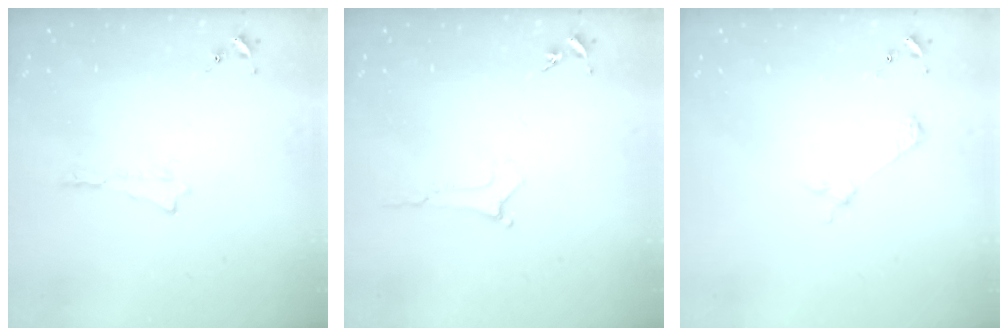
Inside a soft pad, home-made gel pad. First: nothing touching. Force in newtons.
{"total": 0.0}
{"total": 2.5, "press": 2.5, "slide": 0.2}